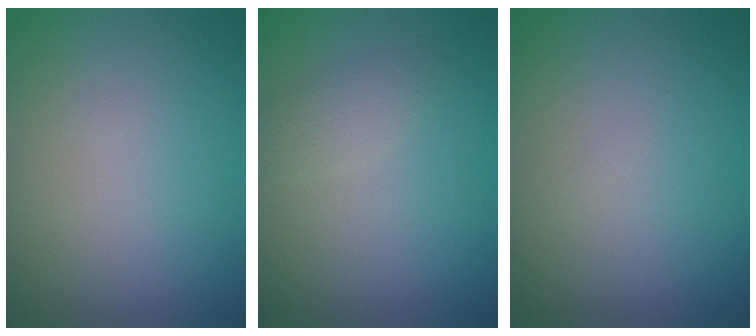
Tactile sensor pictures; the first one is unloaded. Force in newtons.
{"total": 1.6, "press": 1.6, "slide": 0.1}
{"total": 0.0}